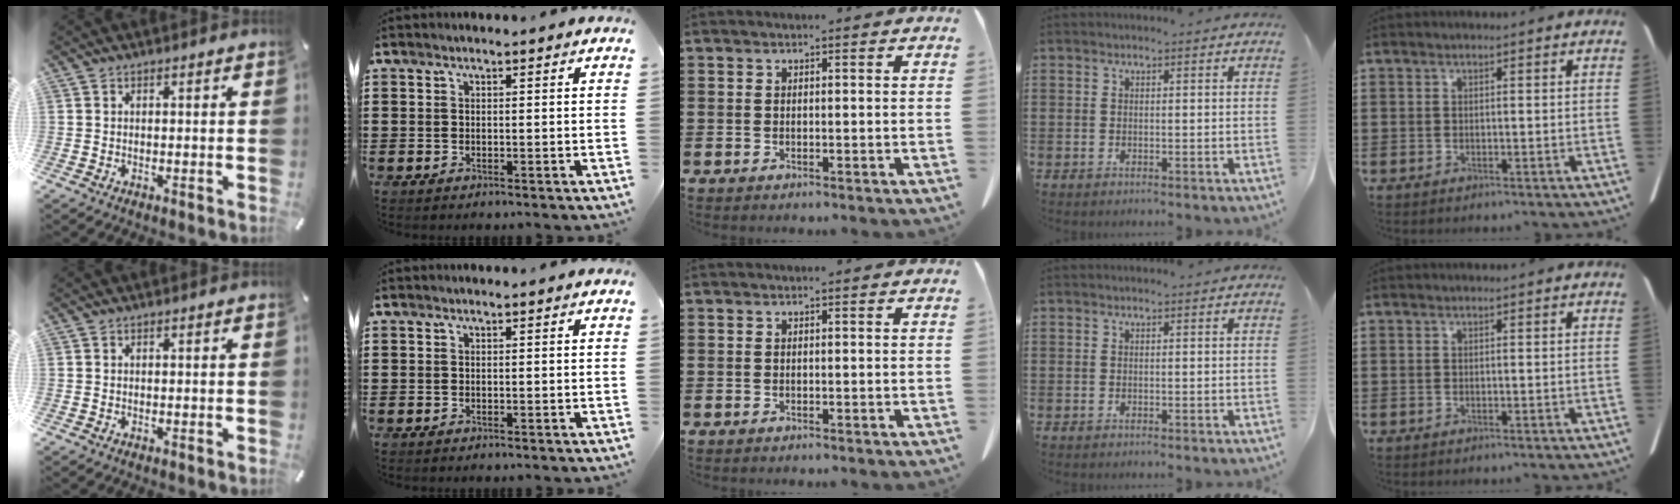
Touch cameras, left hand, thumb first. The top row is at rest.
{}